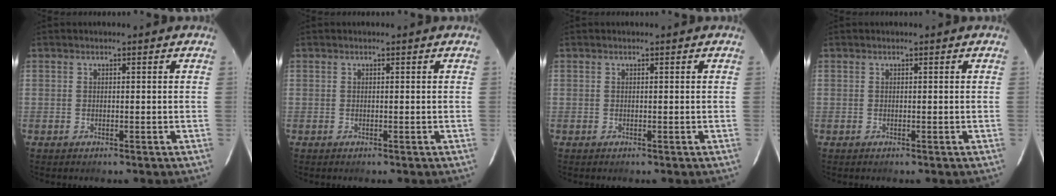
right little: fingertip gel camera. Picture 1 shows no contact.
{"total": 0.0}
{"total": 0.0}
{"total": 0.0}